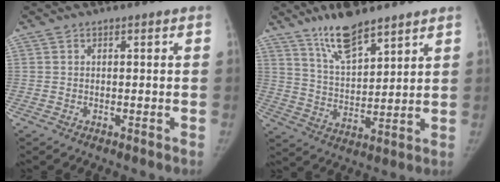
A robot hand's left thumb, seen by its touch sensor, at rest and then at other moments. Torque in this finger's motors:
{"motor_torque": [0.61, -0.38, 1.55, -1.18, 0.07]}